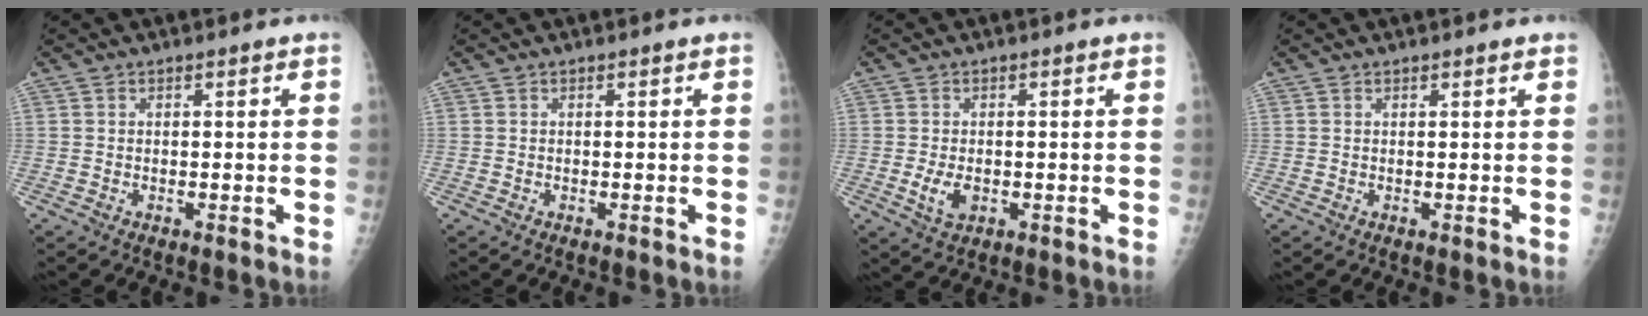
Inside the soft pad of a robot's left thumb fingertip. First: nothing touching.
{"total": 0.0}
{"total": 4.2, "force": [-0.9, 2.7, 3.1], "torque": [-0.055, -0.005, -0.011]}
{"total": 0.9, "force": [0.7, 0.3, 0.5], "torque": [-0.006, -0.001, 0.007]}